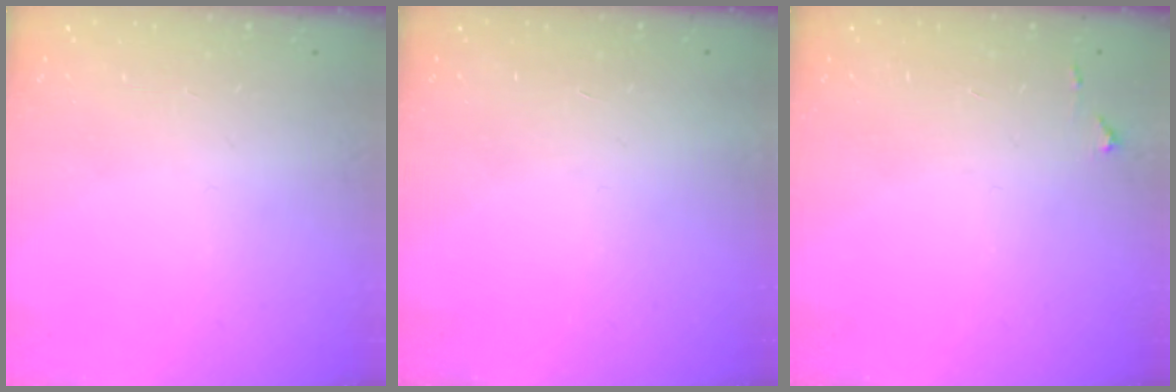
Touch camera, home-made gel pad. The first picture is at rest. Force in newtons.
{"total": 1.5, "press": 1.5, "slide": 0.1}
{"total": 4.3, "press": 4.2, "slide": 0.7}